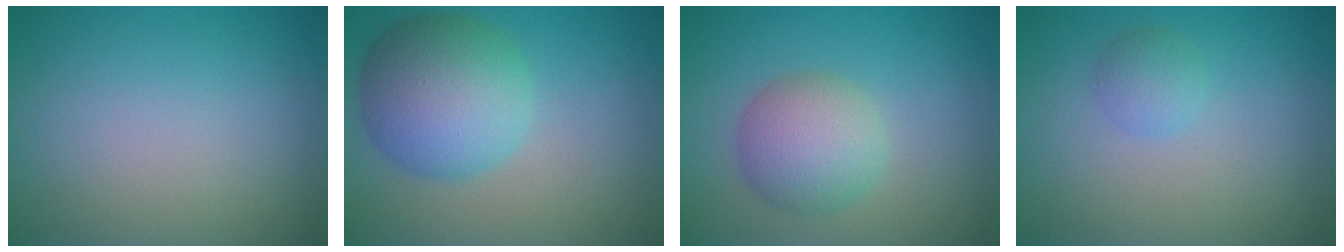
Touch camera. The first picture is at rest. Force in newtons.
{"total": 7.9, "press": 7.9, "slide": 0.1}
{"total": 4.5, "press": 4.5, "slide": 0.2}
{"total": 1.6, "press": 1.6, "slide": 0.1}